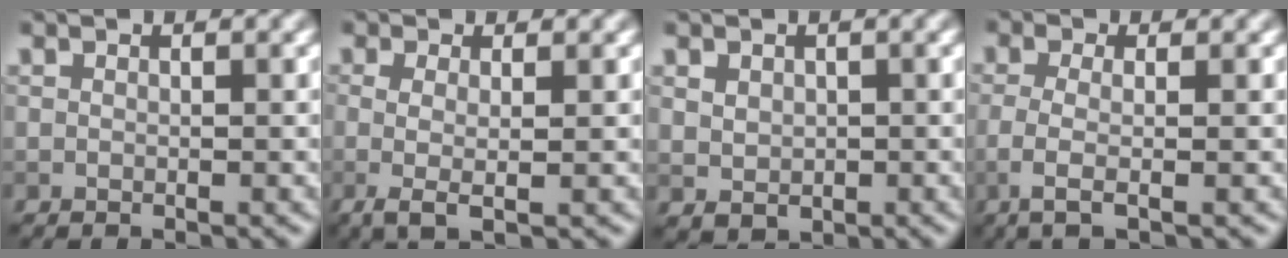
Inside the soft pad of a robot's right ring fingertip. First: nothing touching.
{"total": 2.7, "force": [-0.2, 0.7, 2.6], "torque": [-0.043, -0.004, -0.004]}
{"total": 2.0, "force": [0.5, 1.7, 0.9], "torque": [-0.019, -0.004, 0.013]}
{"total": 2.9, "force": [-0.5, 1.0, 2.7], "torque": [-0.052, -0.008, -0.012]}